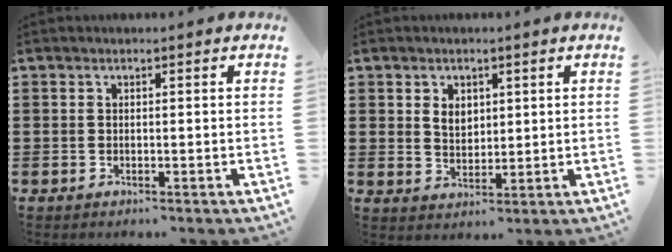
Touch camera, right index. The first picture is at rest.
{"total": 3.0, "force": [1.3, 2.2, 1.7], "torque": [-0.040, 0.009, 0.022]}